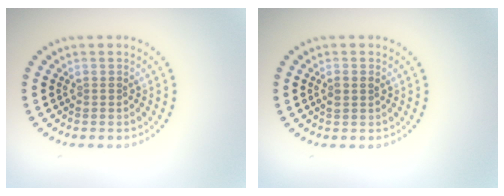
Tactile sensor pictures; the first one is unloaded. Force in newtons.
{"total": 1.1, "press": 1.1, "slide": 0.3}